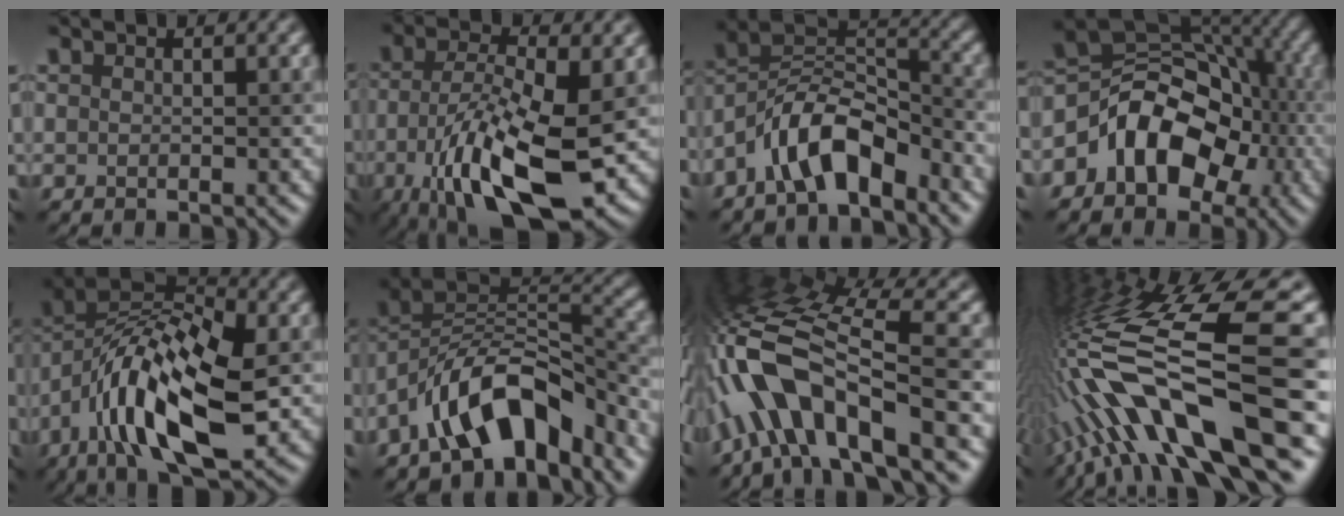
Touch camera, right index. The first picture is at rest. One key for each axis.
{"total": 12.3, "fx": -3.9, "fy": 4.3, "fz": 10.9, "tx": -0.208, "ty": -0.009, "tz": -0.068}
{"total": 7.2, "fx": -4.6, "fy": 3.0, "fz": 4.6, "tx": -0.066, "ty": 0.016, "tz": -0.091}
{"total": 8.2, "fx": -2.7, "fy": 5.9, "fz": 4.9, "tx": -0.056, "ty": 0.022, "tz": -0.056}
{"total": 12.3, "fx": -2.9, "fy": 5.5, "fz": 10.6, "tx": -0.174, "ty": 0.022, "tz": -0.058}
{"total": 9.1, "fx": -5.4, "fy": 4.3, "fz": 5.9, "tx": -0.073, "ty": 0.016, "tz": -0.101}
{"total": 11.3, "fx": -4.6, "fy": 3.6, "fz": 9.7, "tx": -0.176, "ty": 0.030, "tz": -0.084}
{"total": 14.7, "fx": -4.7, "fy": 3.2, "fz": 13.5, "tx": -0.243, "ty": 0.027, "tz": -0.063}